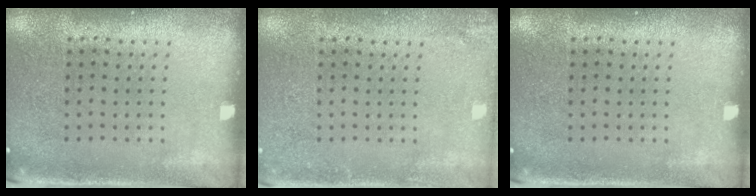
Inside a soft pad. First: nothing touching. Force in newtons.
{"total": 1.6, "press": 1.6, "slide": 0.2}
{"total": 0.0}